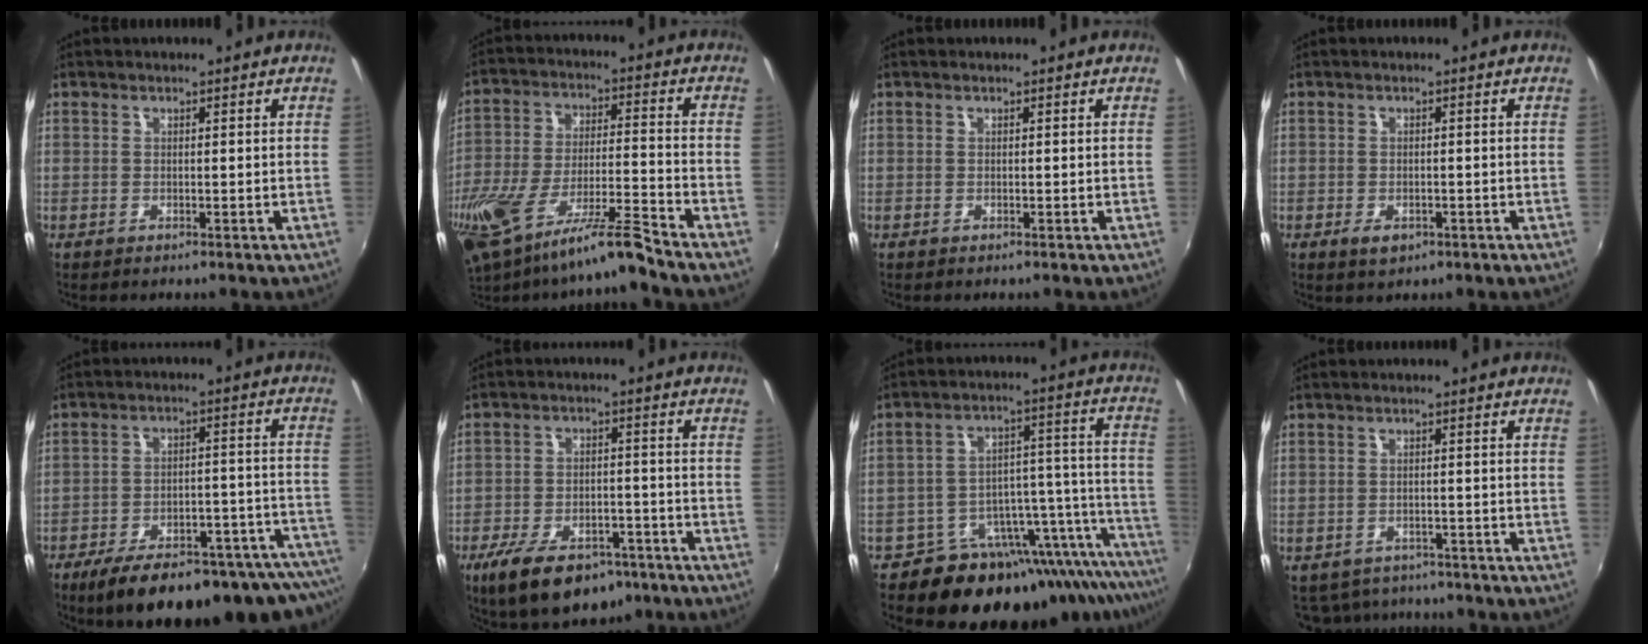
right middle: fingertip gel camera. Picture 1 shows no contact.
{"total": 16.4, "force": [-12.8, 0.9, 10.3], "torque": [-0.216, -0.032, -0.229]}
{"total": 0.0}
{"total": 2.6, "force": [-1.3, 1.6, 1.7], "torque": [-0.032, -0.005, -0.018]}
{"total": 24.9, "force": [-20.5, 5.7, 12.9], "torque": [-0.171, -0.029, -0.274]}
{"total": 15.5, "force": [-10.0, 7.8, 9.0], "torque": [-0.190, -0.012, -0.152]}
{"total": 22.9, "force": [-20.1, 7.1, 8.4], "torque": [-0.089, 0.017, -0.291]}
{"total": 6.4, "force": [-5.5, 2.9, 1.4], "torque": [-0.040, -0.009, -0.076]}